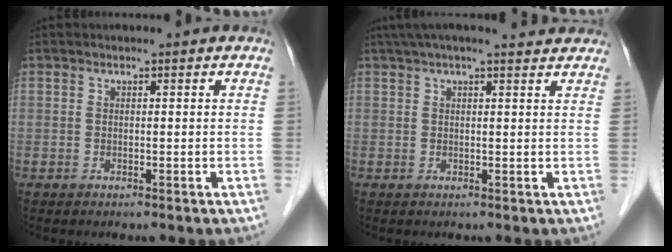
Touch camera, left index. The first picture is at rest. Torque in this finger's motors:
{"motor_torque": [0.31, -0.44, -0.06, -0.11]}